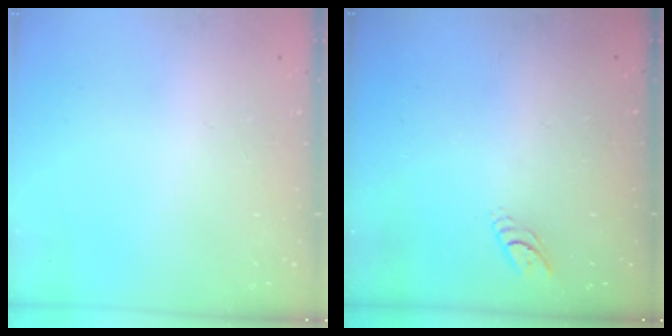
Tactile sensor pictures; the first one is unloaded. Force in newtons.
{"total": 3.9, "press": 3.9, "slide": 0.5}